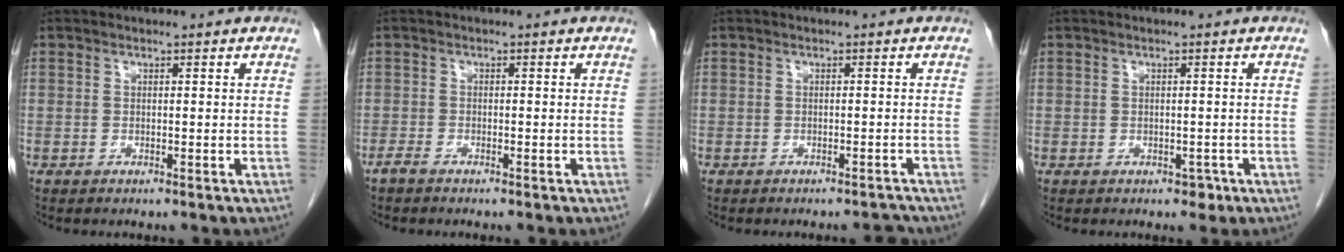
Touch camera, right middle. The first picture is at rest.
{"total": 1.3, "force": [-1.1, 0.0, 0.7], "torque": [-0.015, -0.003, -0.019]}
{"total": 1.9, "force": [-1.9, -0.2, 0.1], "torque": [0.005, -0.002, -0.022]}
{"total": 1.1, "force": [-0.5, 0.7, 0.6], "torque": [-0.006, 0.001, -0.001]}